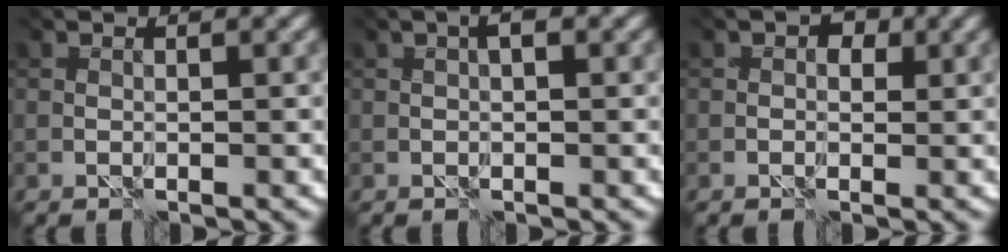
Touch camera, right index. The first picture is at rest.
{"total": 0.8, "force": [-0.4, -0.4, 0.5], "torque": [-0.011, 0.001, 0.011]}
{"total": 1.5, "force": [-0.1, 1.2, 0.9], "torque": [0.005, 0.003, 0.003]}